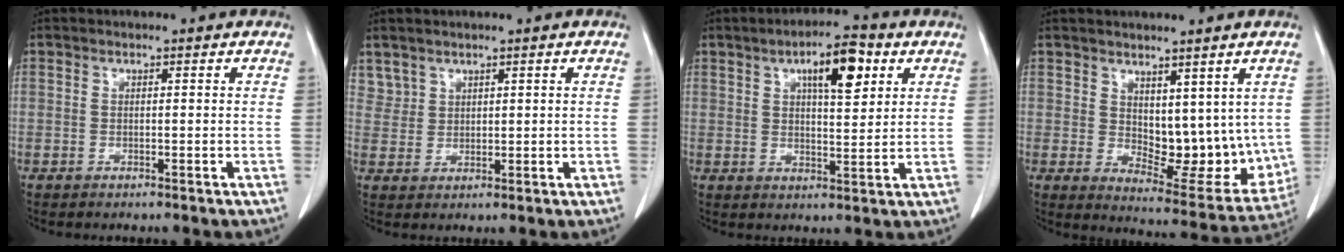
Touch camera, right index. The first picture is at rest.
{"total": 2.8, "force": [2.1, 1.7, -0.2], "torque": [0.015, 0.004, 0.040]}
{"total": 8.8, "force": [3.9, 2.7, 7.5], "torque": [-0.117, 0.011, 0.059]}
{"total": 11.2, "force": [2.7, 5.9, 9.1], "torque": [-0.110, -0.016, 0.060]}